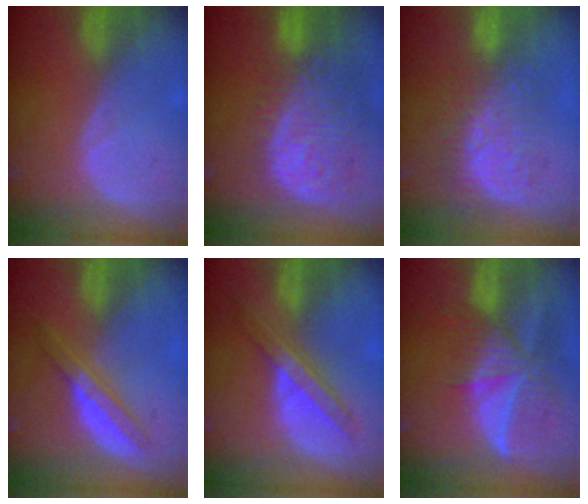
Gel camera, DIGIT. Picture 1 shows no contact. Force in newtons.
{"total": 13.5, "press": 11.4, "slide": 7.3}
{"total": 10.0, "press": 8.7, "slide": 4.8}
{"total": 5.1, "press": 5.0, "slide": 1.1}
{"total": 7.2, "press": 6.1, "slide": 3.8}
{"total": 9.7, "press": 8.4, "slide": 4.8}